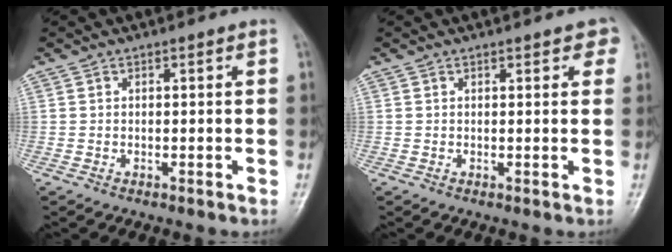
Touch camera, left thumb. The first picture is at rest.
{"total": 2.6, "force": [1.7, 1.3, 1.6], "torque": [0.003, -0.001, 0.017]}